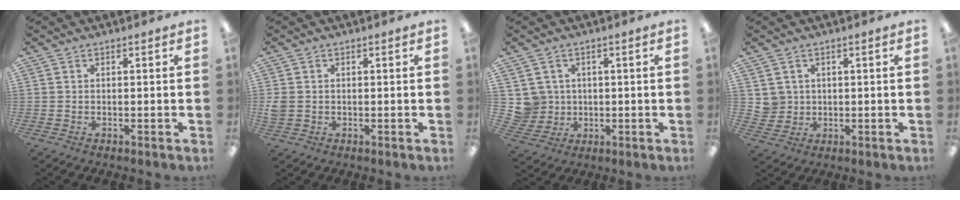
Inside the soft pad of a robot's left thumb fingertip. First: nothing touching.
{"total": 2.5, "force": [0.1, 2.3, 1.1], "torque": [-0.019, 0.004, 0.002]}
{"total": 5.4, "force": [1.5, 5.2, 0.2], "torque": [-0.024, 0.004, 0.033]}
{"total": 3.9, "force": [1.9, 3.4, -0.2], "torque": [-0.011, 0.003, 0.038]}